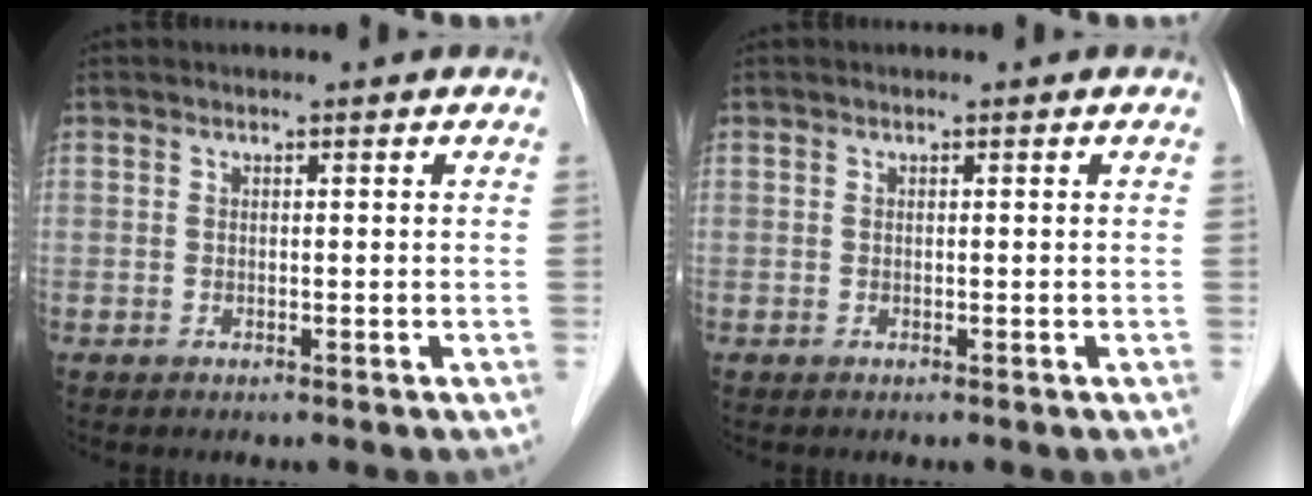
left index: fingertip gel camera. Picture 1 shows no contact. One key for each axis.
{"total": 0.0}